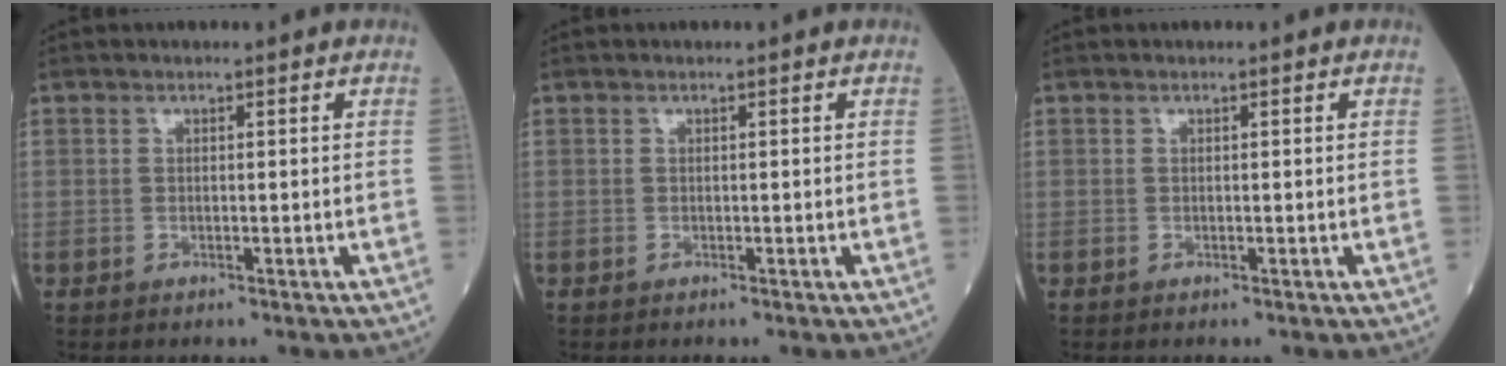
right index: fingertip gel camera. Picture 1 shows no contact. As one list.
[{"total": 0.0}, {"total": 0.0}]